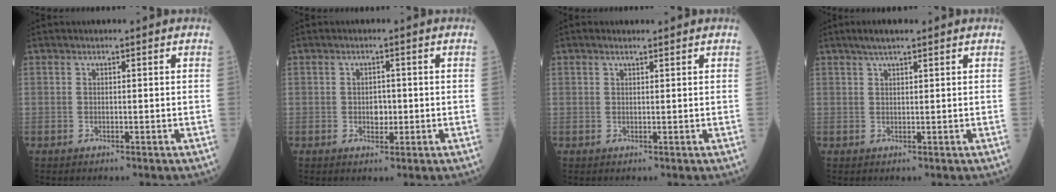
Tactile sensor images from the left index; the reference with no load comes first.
{"total": 1.9, "force": [-0.4, 1.4, 1.3], "torque": [-0.019, -0.002, -0.005]}
{"total": 0.7, "force": [0.6, 0.2, 0.3], "torque": [-0.013, 0.005, 0.012]}
{"total": 1.9, "force": [1.4, 0.2, 1.3], "torque": [-0.023, 0.012, 0.022]}